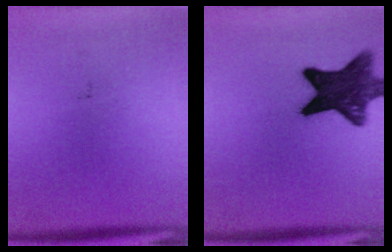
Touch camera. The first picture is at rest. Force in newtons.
{"total": 12.2}